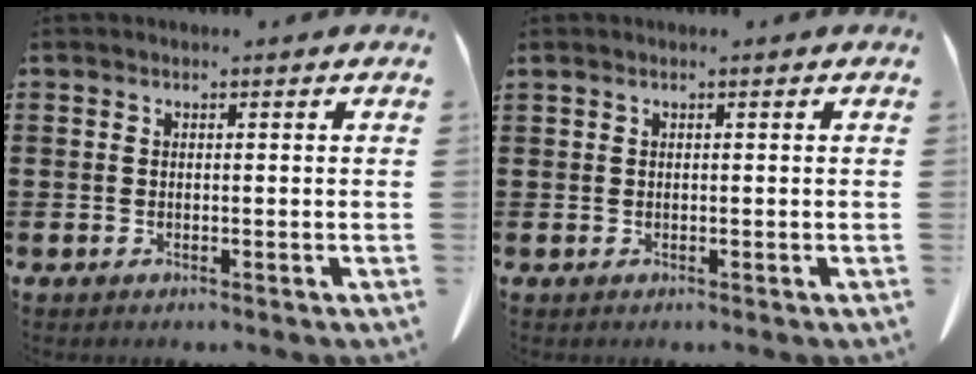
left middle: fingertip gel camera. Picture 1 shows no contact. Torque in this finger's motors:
{"motor_torque": [0.71, 0.00, 0.40, 0.21]}